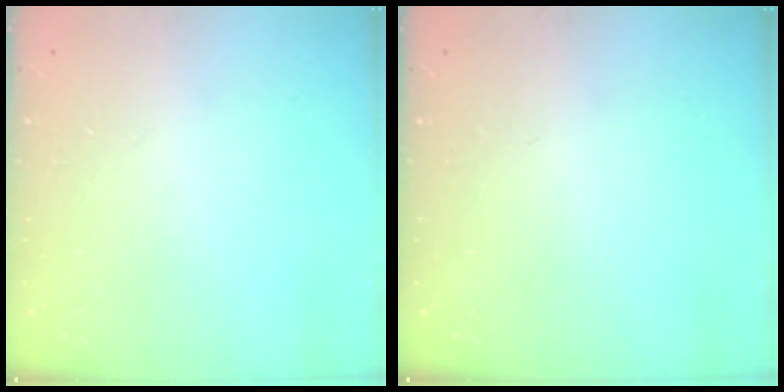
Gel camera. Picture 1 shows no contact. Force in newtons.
{"total": 0.0}